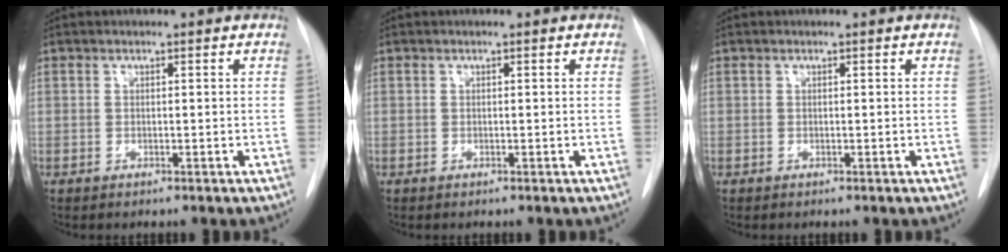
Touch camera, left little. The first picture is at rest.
{"total": 0.0}
{"total": 0.0}